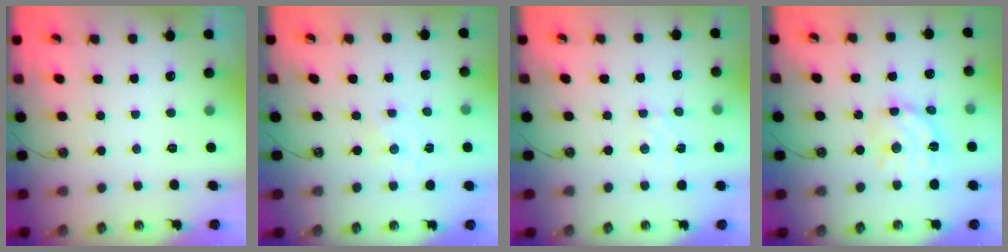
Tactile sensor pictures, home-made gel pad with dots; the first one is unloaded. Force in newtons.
{"total": 0.0}
{"total": 3.9, "press": 3.8, "slide": 0.6}
{"total": 12.2, "press": 12.2, "slide": 1.0}